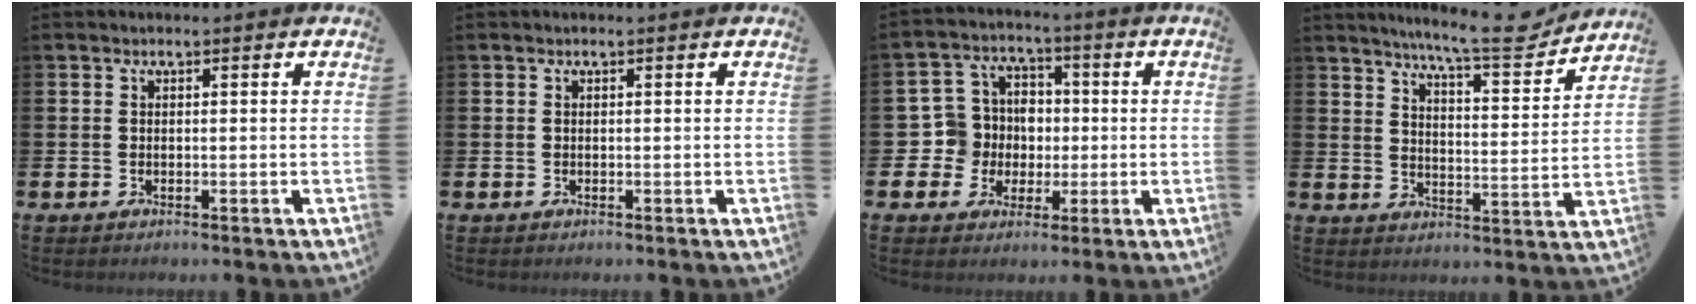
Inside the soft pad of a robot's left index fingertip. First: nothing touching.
{"total": 0.0}
{"total": 7.2, "force": [0.0, 7.1, 1.5], "torque": [-0.065, 0.011, 0.000]}
{"total": 8.5, "force": [7.9, 0.6, 3.3], "torque": [-0.071, -0.050, 0.134]}